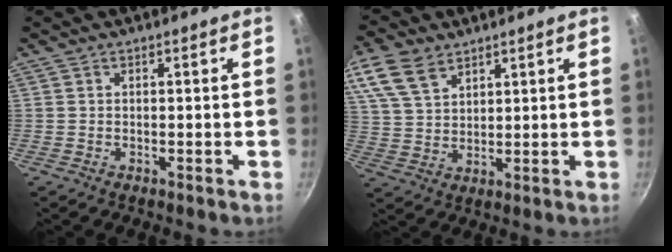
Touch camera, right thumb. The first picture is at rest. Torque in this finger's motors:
{"motor_torque": [-0.73, 4.27, 1.94, 0.83, 0.69]}